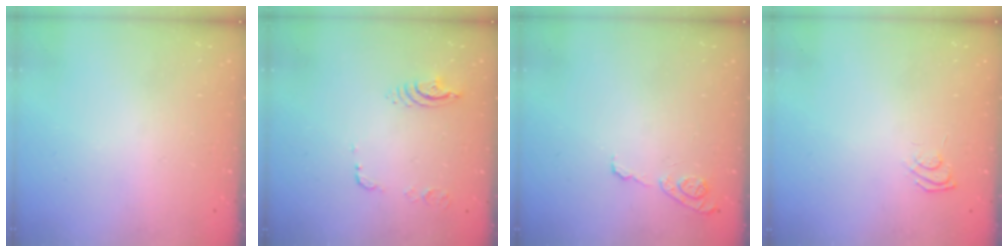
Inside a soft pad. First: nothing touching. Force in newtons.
{"total": 9.4, "press": 9.4, "slide": 1.1}
{"total": 7.6, "press": 7.5, "slide": 0.8}
{"total": 6.1, "press": 5.9, "slide": 1.4}